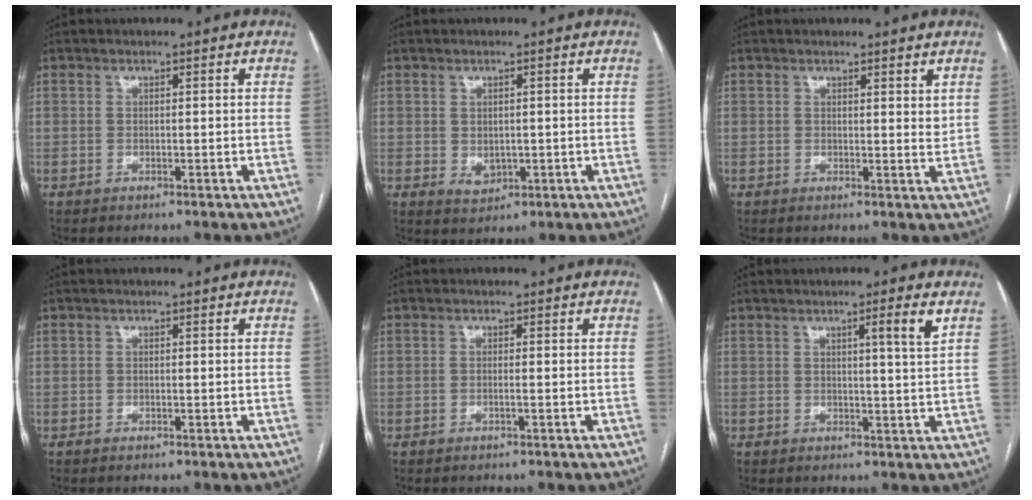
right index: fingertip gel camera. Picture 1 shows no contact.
{"total": 2.8, "force": [-0.2, 2.1, 1.8], "torque": [-0.029, -0.003, 0.009]}
{"total": 2.1, "force": [1.6, 0.5, 1.2], "torque": [-0.016, -0.010, 0.021]}
{"total": 0.0}
{"total": 0.6, "force": [-0.2, -0.2, 0.6], "torque": [-0.009, 0.002, -0.002]}
{"total": 3.7, "force": [1.8, -0.7, 3.2], "torque": [-0.047, -0.008, 0.028]}